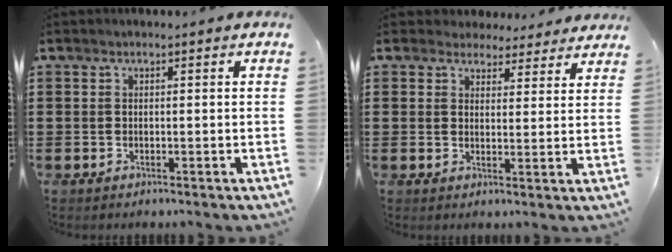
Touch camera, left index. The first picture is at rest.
{"total": 3.7, "force": [3.4, 1.3, 0.4], "torque": [-0.021, -0.005, 0.064]}